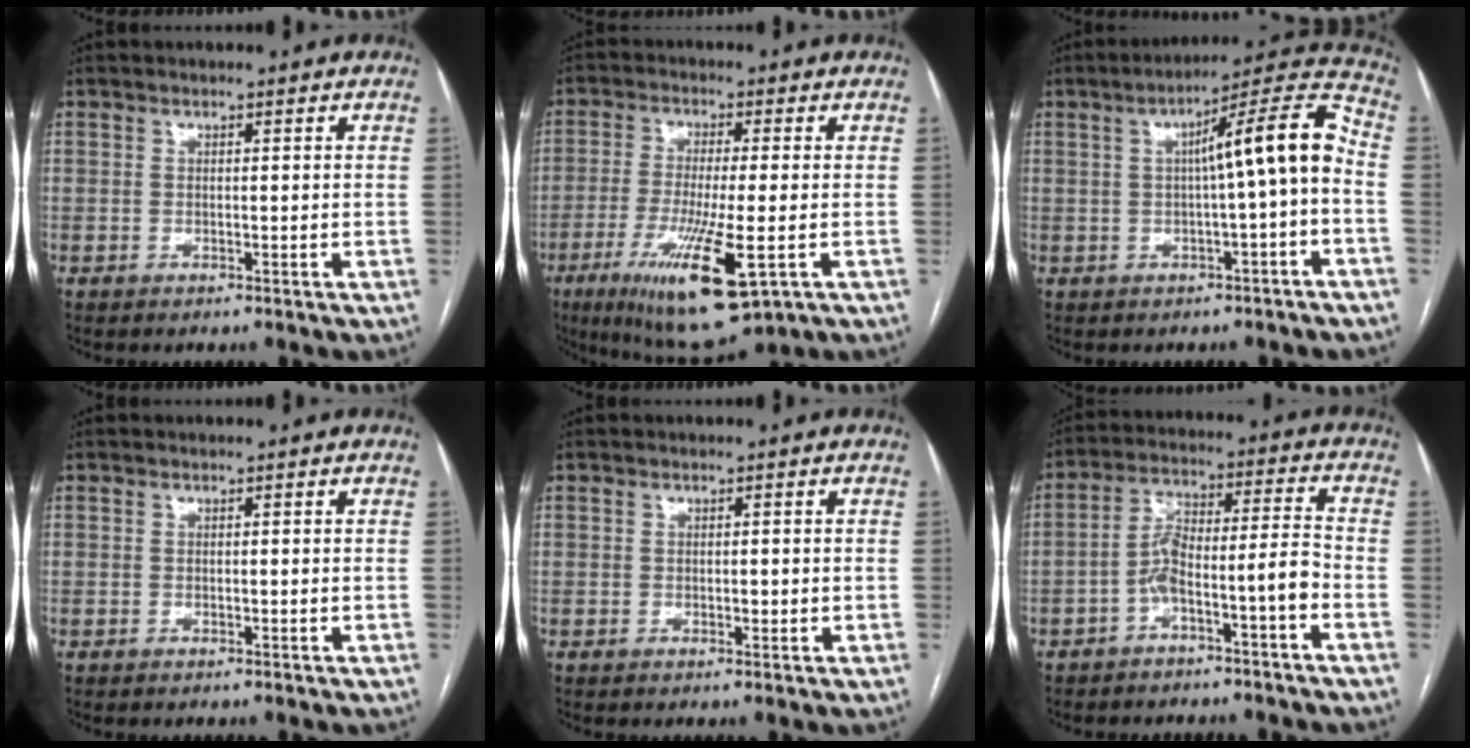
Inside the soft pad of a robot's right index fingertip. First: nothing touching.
{"total": 13.5, "force": [-5.2, 1.8, 12.4], "torque": [-0.234, -0.041, -0.083]}
{"total": 10.8, "force": [-0.4, 0.2, 10.8], "torque": [-0.151, 0.033, -0.009]}
{"total": 0.0}
{"total": 1.0, "force": [-0.1, 0.5, 0.8], "torque": [-0.009, 0.000, 0.000]}
{"total": 7.7, "force": [-3.9, 0.6, 6.6], "torque": [-0.117, 0.039, -0.064]}